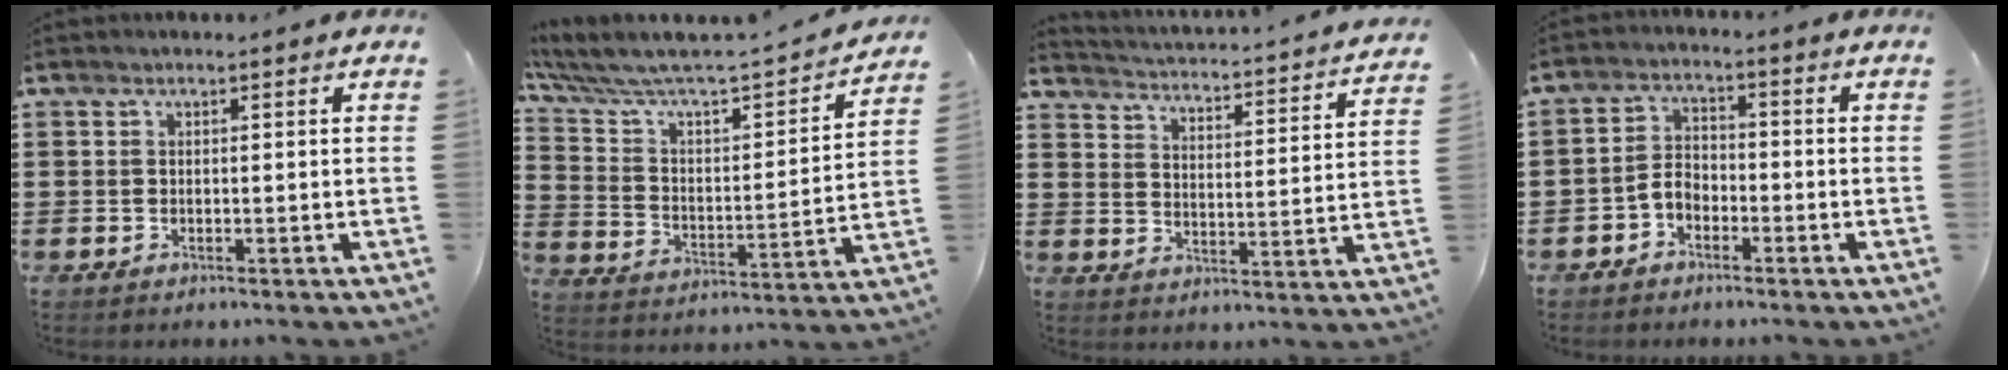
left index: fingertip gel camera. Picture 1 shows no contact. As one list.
[{"total": 4.9, "force": [4.5, 0.8, 1.8], "torque": [-0.064, -0.050, 0.067]}, {"total": 2.0, "force": [1.9, -0.5, 0.1], "torque": [-0.022, -0.031, 0.020]}, {"total": 3.2, "force": [-2.0, 1.9, 1.6], "torque": [-0.048, 0.005, -0.047]}]